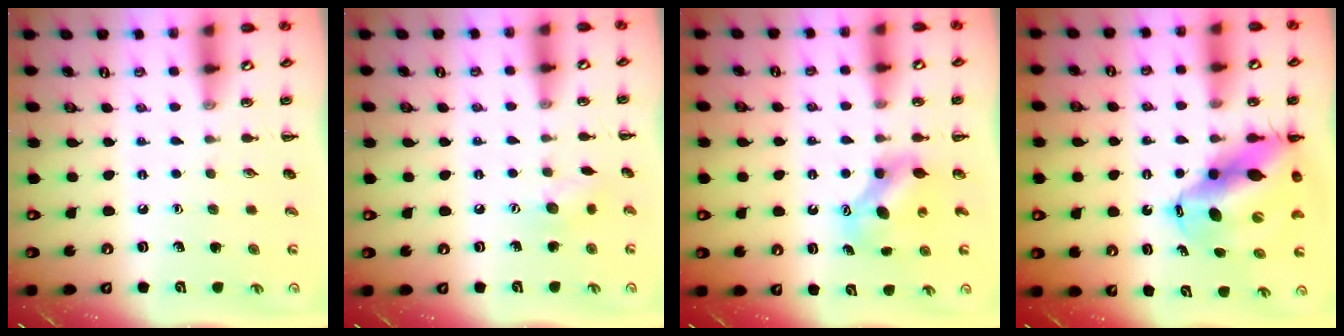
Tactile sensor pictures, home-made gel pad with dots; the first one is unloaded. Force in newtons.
{"total": 6.5, "press": 6.4, "slide": 1.4}
{"total": 7.7, "press": 7.7, "slide": 0.6}
{"total": 15.6, "press": 15.0, "slide": 4.3}